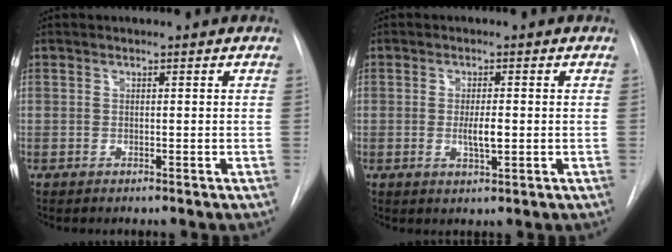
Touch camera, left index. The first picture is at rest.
{"total": 2.9, "force": [-0.2, 0.6, 2.9], "torque": [-0.053, -0.004, -0.003]}